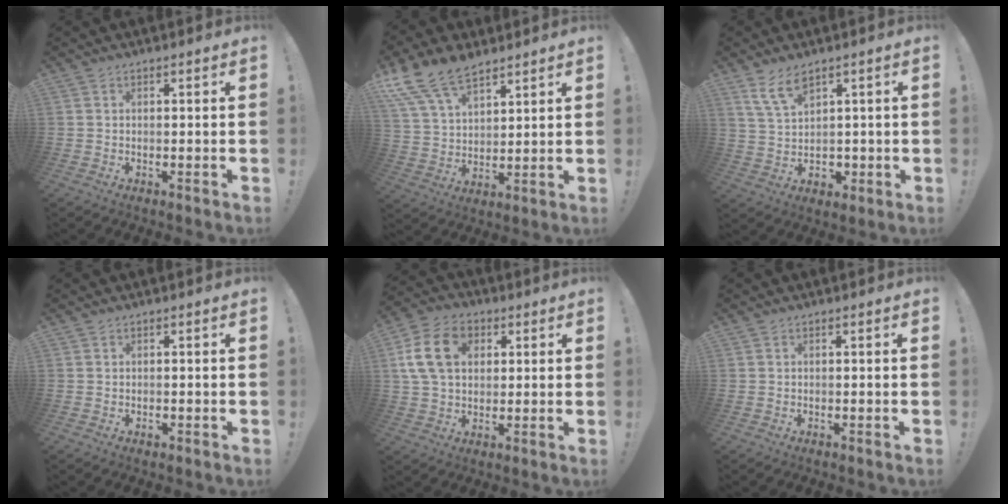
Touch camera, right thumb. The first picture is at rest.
{"total": 14.3, "force": [10.6, 7.2, 6.6], "torque": [-0.126, -0.061, 0.200]}
{"total": 9.9, "force": [6.0, 6.1, 5.0], "torque": [-0.091, -0.026, 0.120]}
{"total": 0.6, "force": [-0.6, 0.2, 0.1], "torque": [-0.005, 0.002, -0.009]}
{"total": 15.4, "force": [3.9, 11.3, 9.6], "torque": [-0.175, -0.002, 0.077]}
{"total": 0.0}